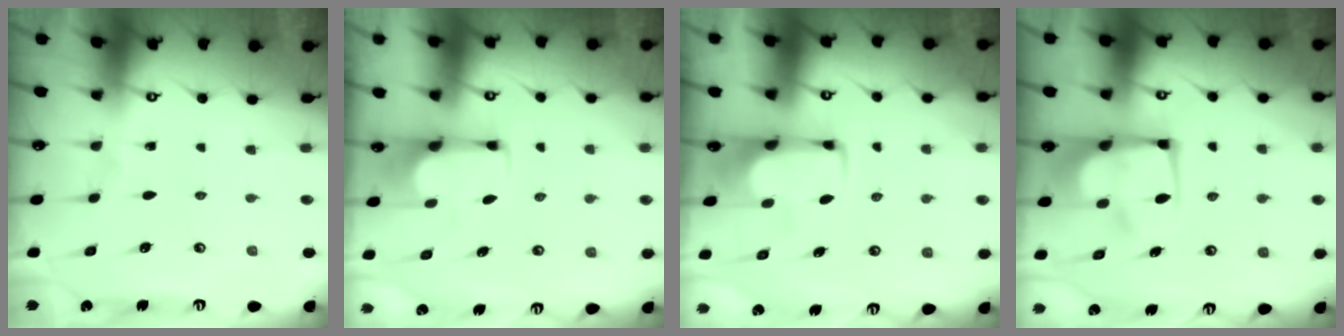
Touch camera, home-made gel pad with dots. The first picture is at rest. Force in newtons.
{"total": 2.5, "press": 2.3, "slide": 0.9}
{"total": 1.7, "press": 1.7, "slide": 0.4}
{"total": 5.8, "press": 5.7, "slide": 0.9}